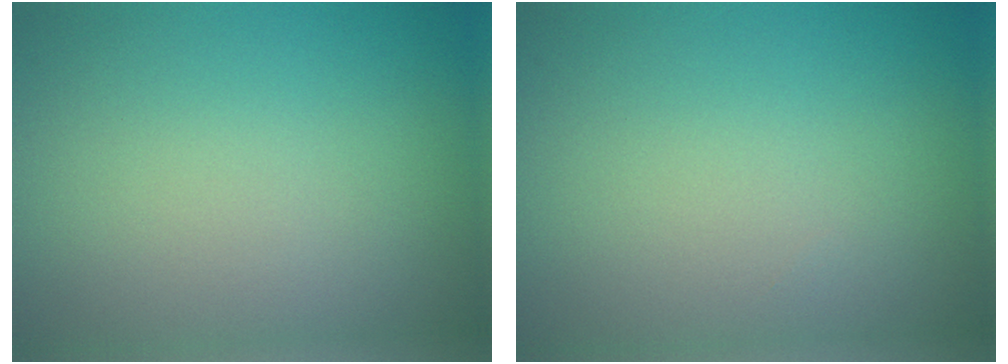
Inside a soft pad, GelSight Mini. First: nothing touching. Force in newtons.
{"total": 0.0}